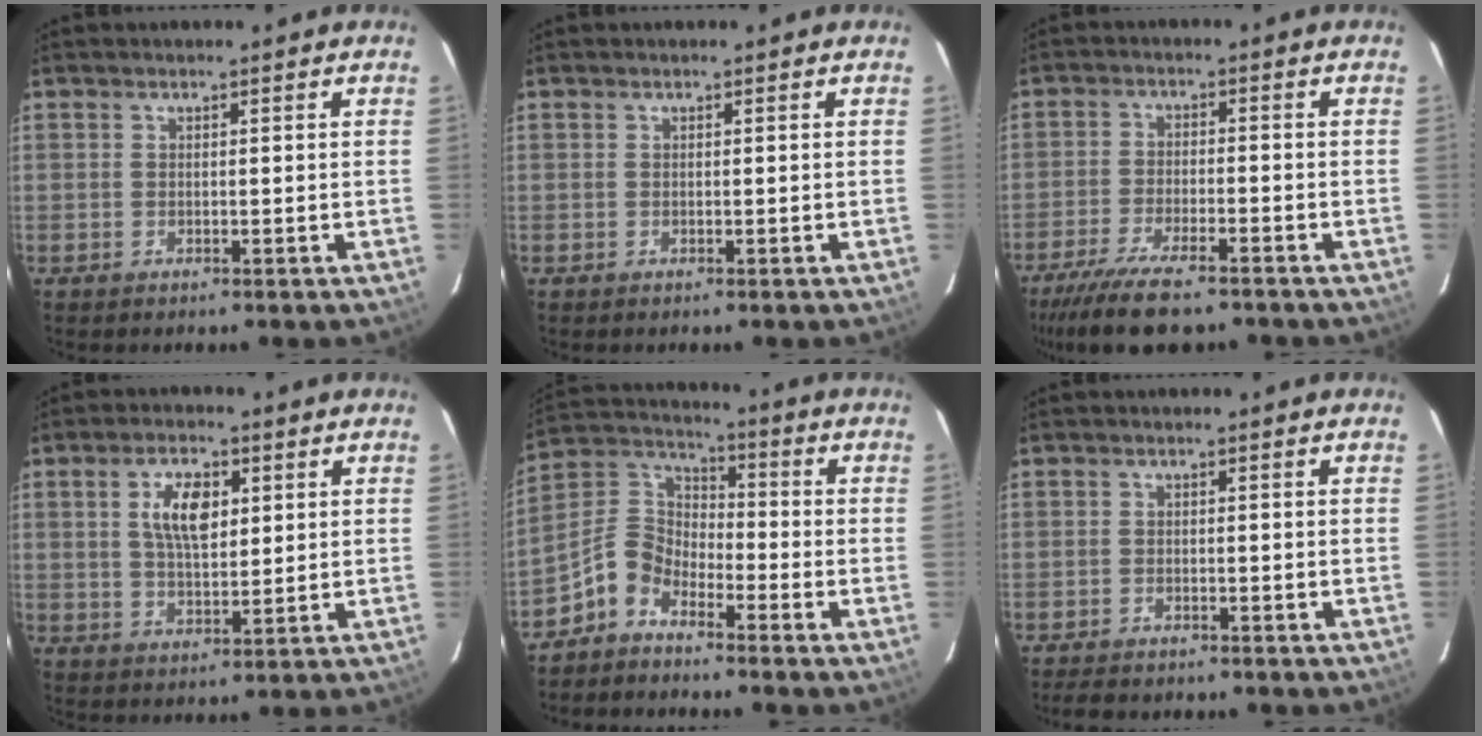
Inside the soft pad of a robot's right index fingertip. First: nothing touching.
{"total": 0.0}
{"total": 12.5, "force": [-10.0, 3.0, 7.0], "torque": [-0.162, -0.033, -0.173]}
{"total": 7.6, "force": [2.2, 3.6, 6.3], "torque": [-0.115, 0.009, 0.043]}
{"total": 7.6, "force": [-5.3, 4.5, 3.2], "torque": [-0.070, 0.032, -0.120]}
{"total": 4.8, "force": [-4.3, 1.5, 1.6], "torque": [-0.044, -0.006, -0.066]}